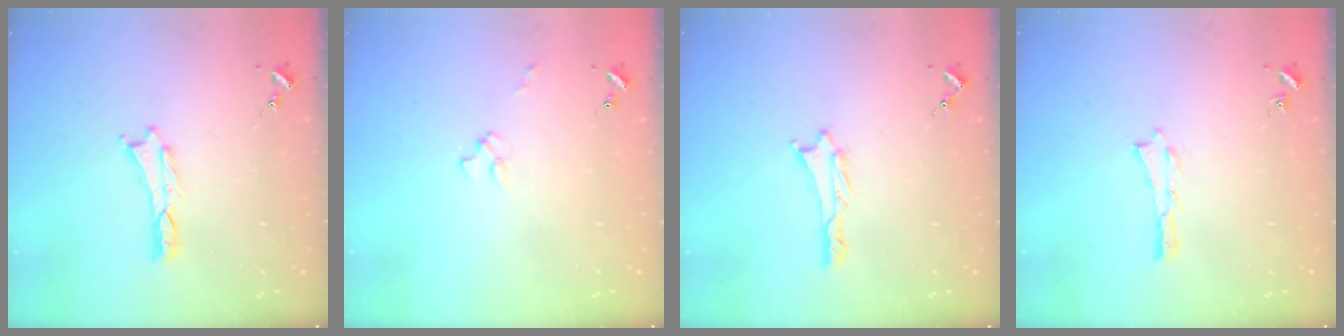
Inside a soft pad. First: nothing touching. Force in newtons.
{"total": 1.1, "press": 1.1, "slide": 0.2}
{"total": 0.9, "press": 0.9, "slide": 0.1}
{"total": 0.0}